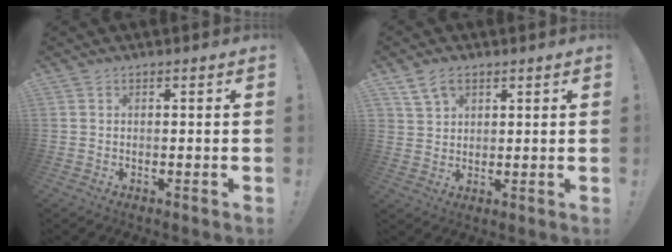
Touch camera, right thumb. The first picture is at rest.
{"total": 6.4, "force": [3.8, 4.4, 2.9], "torque": [-0.052, -0.006, 0.074]}